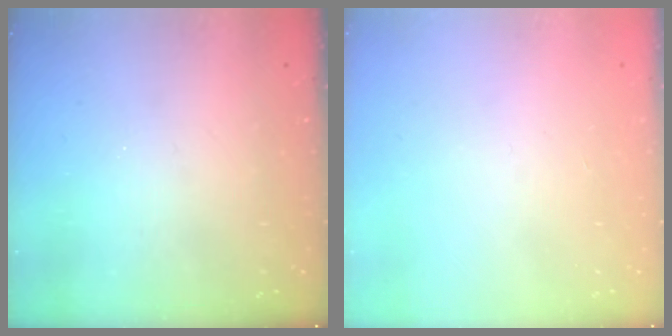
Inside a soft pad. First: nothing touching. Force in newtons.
{"total": 0.0}